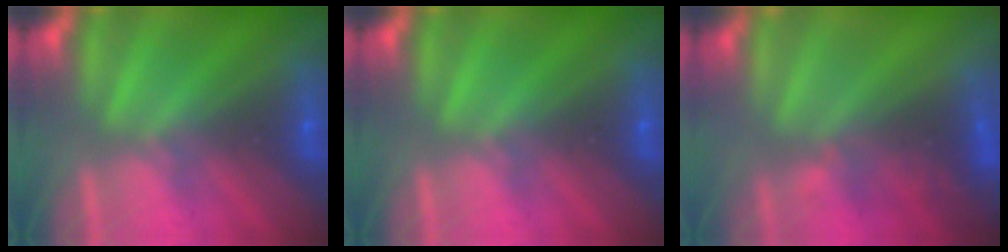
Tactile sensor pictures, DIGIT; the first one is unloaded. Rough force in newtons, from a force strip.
{"total": 0.0}
{"total": 4.6}